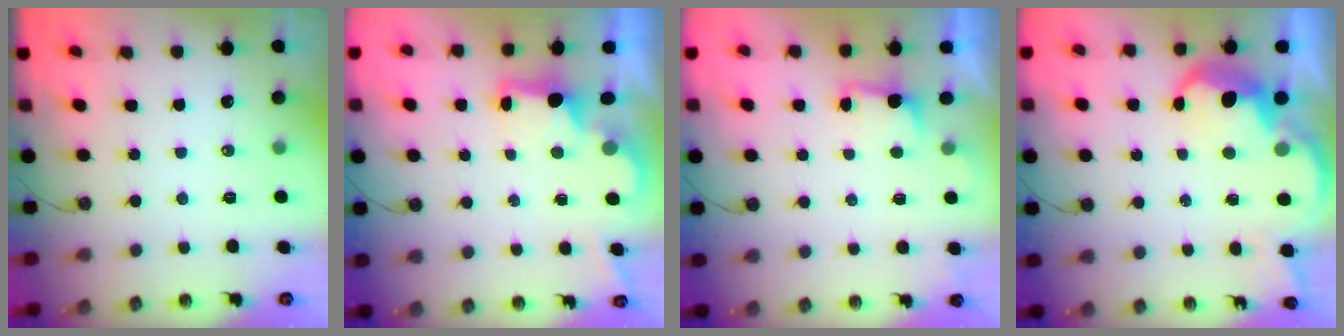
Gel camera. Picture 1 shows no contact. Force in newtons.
{"total": 2.3, "press": 2.2, "slide": 0.7}
{"total": 2.5, "press": 2.3, "slide": 0.8}
{"total": 7.6, "press": 7.5, "slide": 0.6}